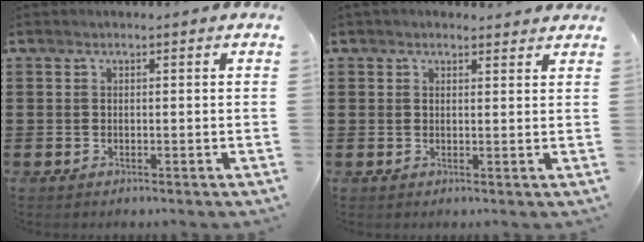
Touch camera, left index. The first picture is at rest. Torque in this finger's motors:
{"motor_torque": [1.78, -0.36, 0.54, 0.06]}